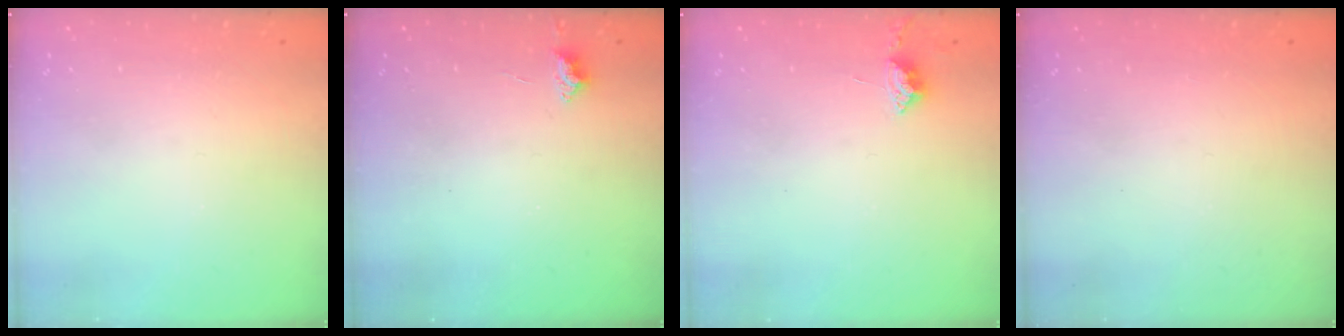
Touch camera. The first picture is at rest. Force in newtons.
{"total": 2.7, "press": 2.6, "slide": 0.5}
{"total": 3.9, "press": 3.9, "slide": 0.5}
{"total": 0.9, "press": 0.9, "slide": 0.1}